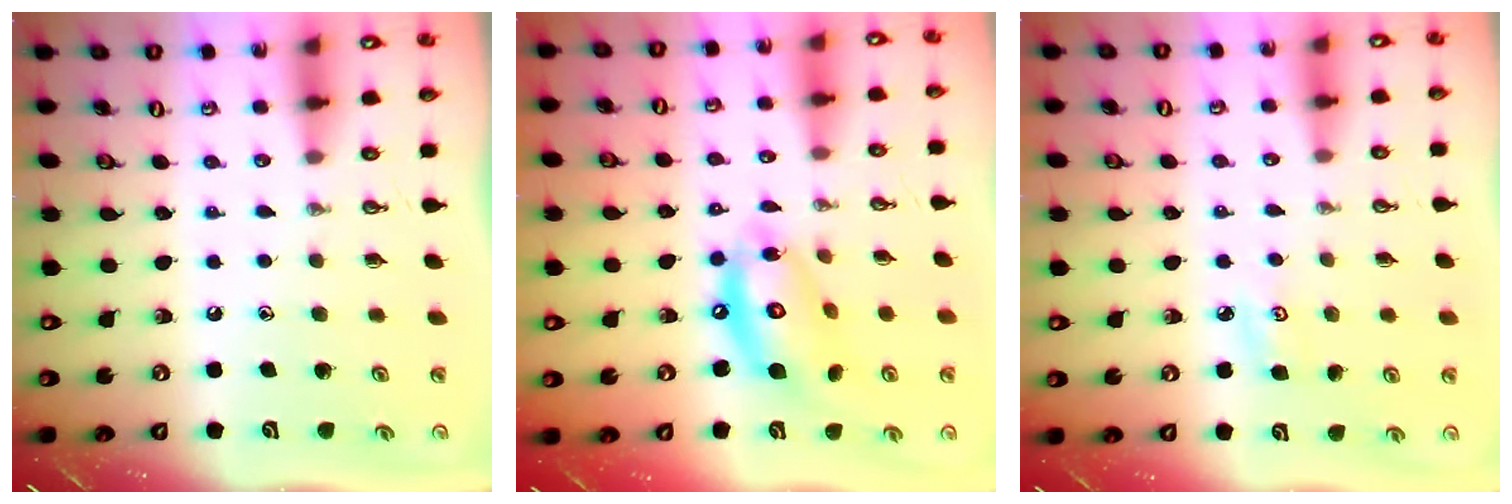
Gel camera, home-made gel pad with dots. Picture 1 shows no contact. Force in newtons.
{"total": 14.8, "press": 14.7, "slide": 1.3}
{"total": 3.9, "press": 3.9, "slide": 0.4}